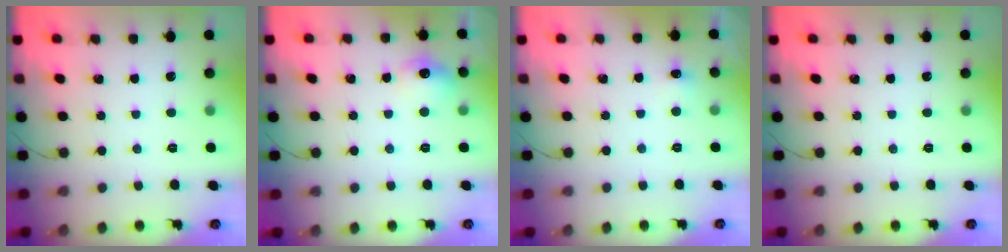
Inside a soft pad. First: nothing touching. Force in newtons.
{"total": 8.2, "press": 8.1, "slide": 1.2}
{"total": 4.1, "press": 3.9, "slide": 1.1}
{"total": 0.0}